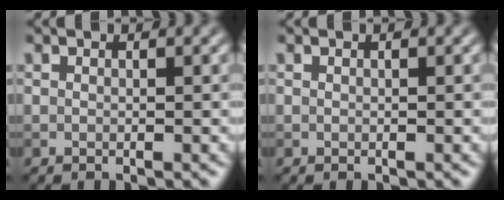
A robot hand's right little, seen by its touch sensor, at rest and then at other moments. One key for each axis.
{"total": 0.0}